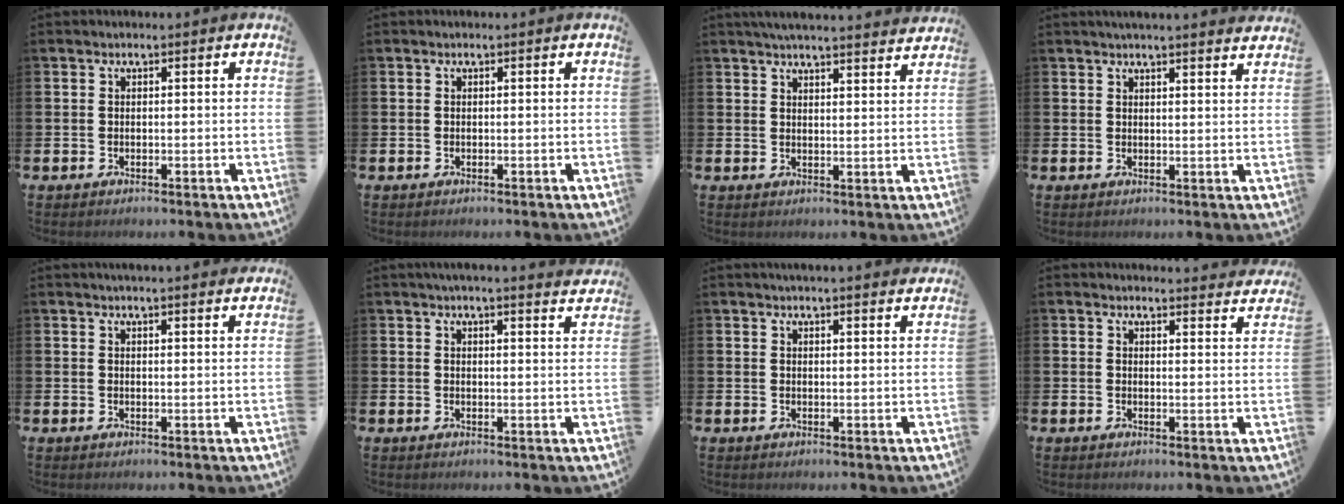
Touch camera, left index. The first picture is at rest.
{"total": 0.0}
{"total": 4.6, "force": [4.6, -0.1, 0.8], "torque": [-0.020, -0.023, 0.081]}
{"total": 2.9, "force": [2.9, -0.2, 0.4], "torque": [-0.001, -0.018, 0.050]}
{"total": 2.2, "force": [2.2, -0.2, 0.2], "torque": [0.006, -0.015, 0.038]}
{"total": 3.6, "force": [3.5, -0.4, 0.6], "torque": [-0.007, -0.021, 0.061]}
{"total": 2.6, "force": [2.6, -0.3, 0.2], "torque": [-0.004, -0.013, 0.047]}
{"total": 3.0, "force": [3.0, 0.2, -0.1], "torque": [0.008, -0.023, 0.051]}